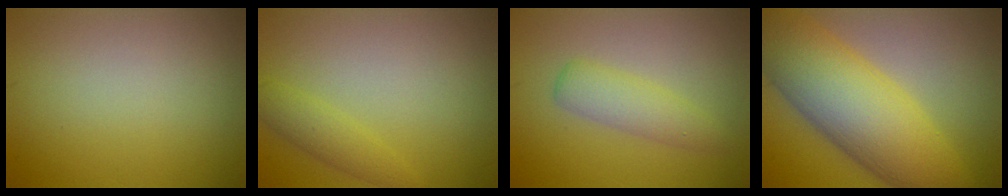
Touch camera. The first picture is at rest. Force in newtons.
{"total": 2.0, "press": 2.0, "slide": 0.0}
{"total": 2.8, "press": 2.8, "slide": 0.0}
{"total": 11.2, "press": 11.2, "slide": 0.2}